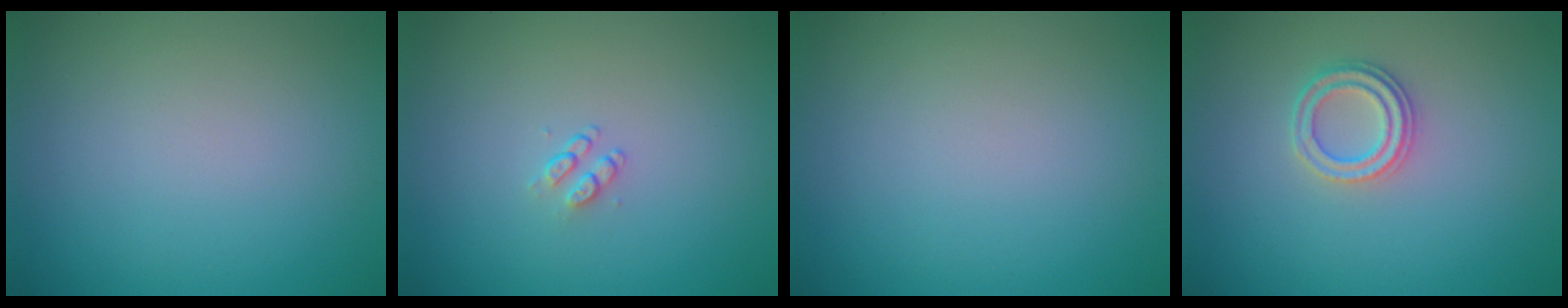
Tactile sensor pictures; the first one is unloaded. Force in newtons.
{"total": 1.1, "press": 0.7, "slide": 0.8}
{"total": 0.0}
{"total": 2.3, "press": 2.1, "slide": 0.8}